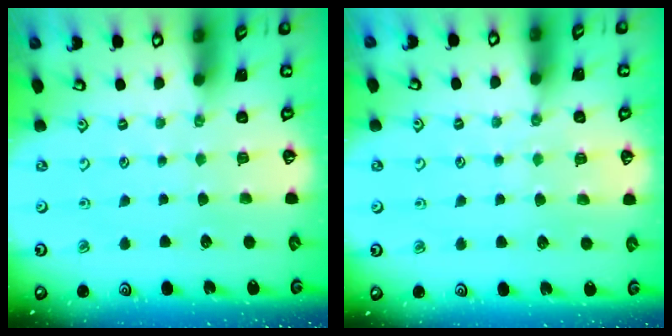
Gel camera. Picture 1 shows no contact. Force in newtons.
{"total": 3.8, "press": 3.8, "slide": 0.5}